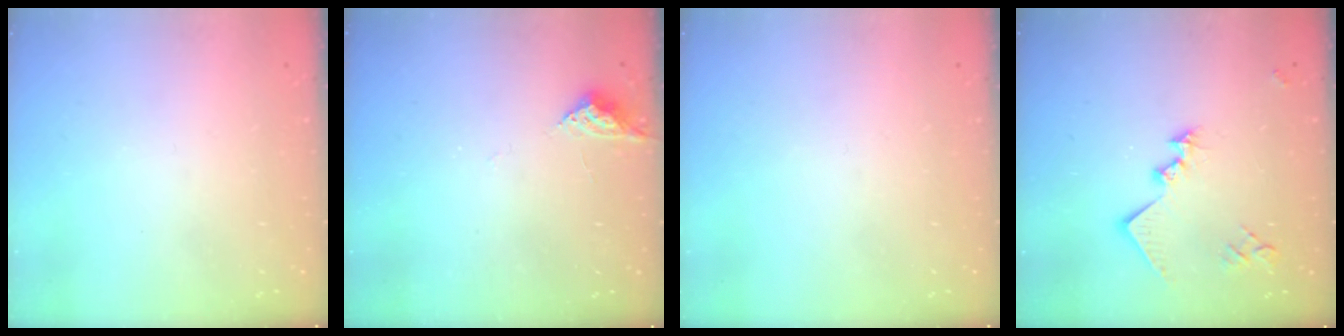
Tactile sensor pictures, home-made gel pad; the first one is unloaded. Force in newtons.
{"total": 4.2, "press": 4.2, "slide": 0.6}
{"total": 0.0}
{"total": 14.1, "press": 14.1, "slide": 0.4}